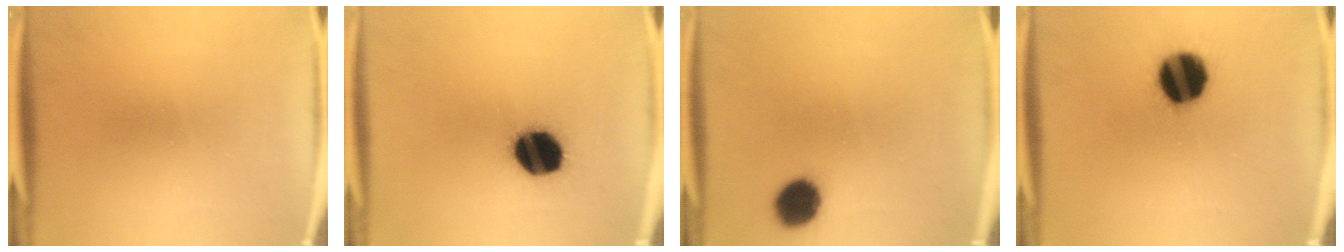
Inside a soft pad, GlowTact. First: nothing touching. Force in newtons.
{"total": 14.6}
{"total": 8.1}
{"total": 15.0}